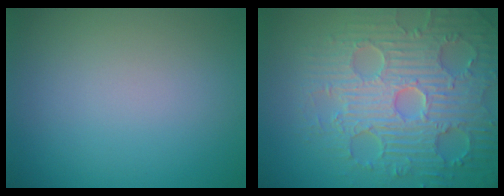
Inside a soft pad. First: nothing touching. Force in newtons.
{"total": 8.7, "press": 6.5, "slide": 5.9}